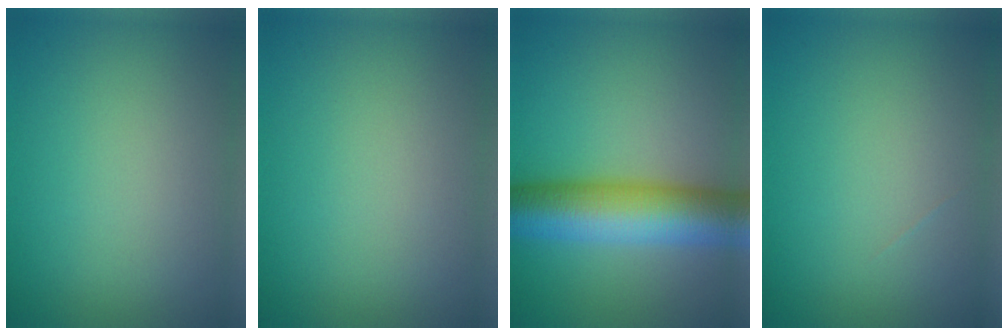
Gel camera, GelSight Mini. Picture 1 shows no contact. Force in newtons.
{"total": 0.0}
{"total": 10.1, "press": 10.1, "slide": 0.1}
{"total": 0.0}